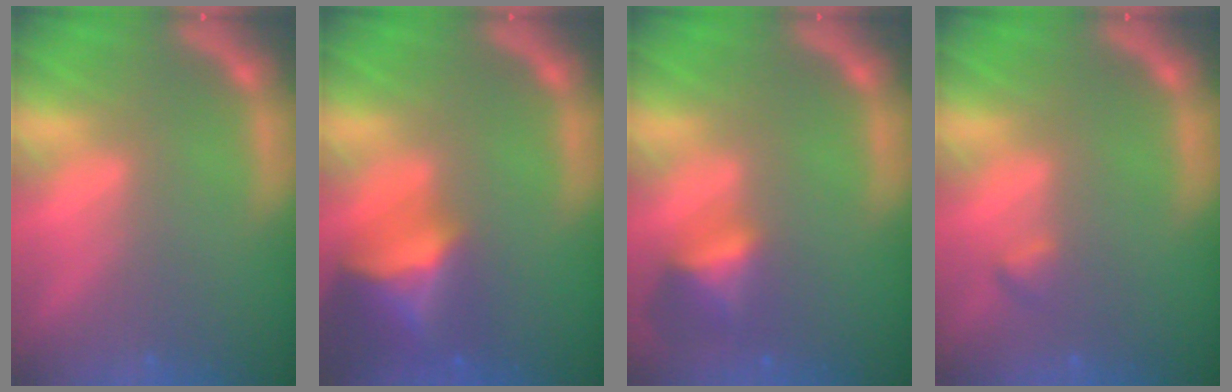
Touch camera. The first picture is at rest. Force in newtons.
{"total": 7.0}
{"total": 3.5}
{"total": 0.9}